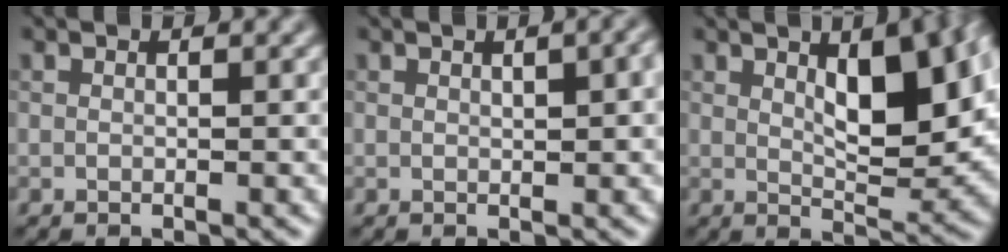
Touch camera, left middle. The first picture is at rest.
{"total": 2.6, "force": [0.8, 0.7, 2.4], "torque": [-0.033, 0.007, 0.014]}
{"total": 8.9, "force": [2.4, 3.4, 7.8], "torque": [-0.116, 0.006, 0.040]}